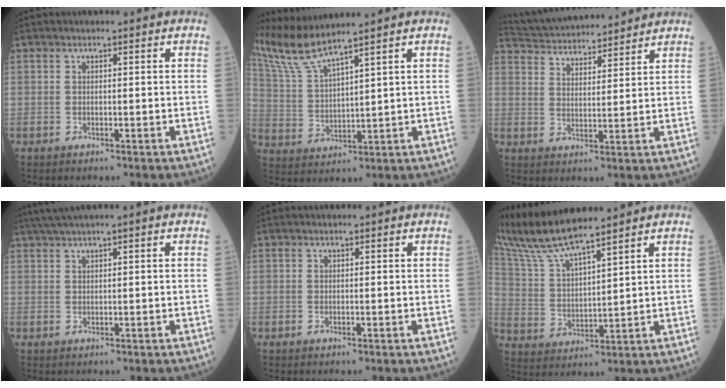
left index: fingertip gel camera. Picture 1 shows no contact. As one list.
[{"total": 7.3, "force": [6.6, -1.5, 2.6], "torque": [-0.076, -0.002, 0.146]}, {"total": 14.0, "force": [13.3, 2.1, 3.7], "torque": [-0.071, 0.029, 0.212]}, {"total": 2.8, "force": [2.0, -0.6, 1.9], "torque": [-0.044, 0.015, 0.046]}, {"total": 0.0}, {"total": 10.4, "force": [9.5, -0.5, 4.3], "torque": [-0.105, 0.012, 0.191]}]